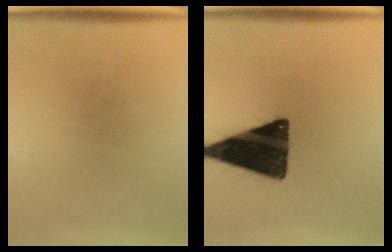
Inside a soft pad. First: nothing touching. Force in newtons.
{"total": 16.5}